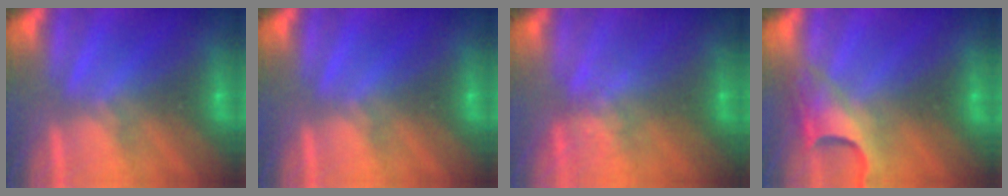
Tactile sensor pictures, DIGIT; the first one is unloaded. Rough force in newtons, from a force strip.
{"total": 0.0}
{"total": 3.9}
{"total": 5.0}